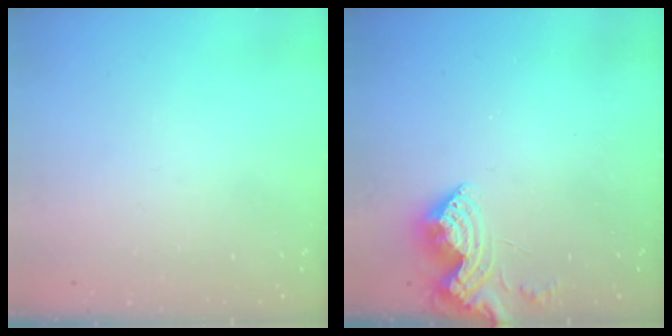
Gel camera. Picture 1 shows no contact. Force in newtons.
{"total": 9.1, "press": 9.1, "slide": 0.8}